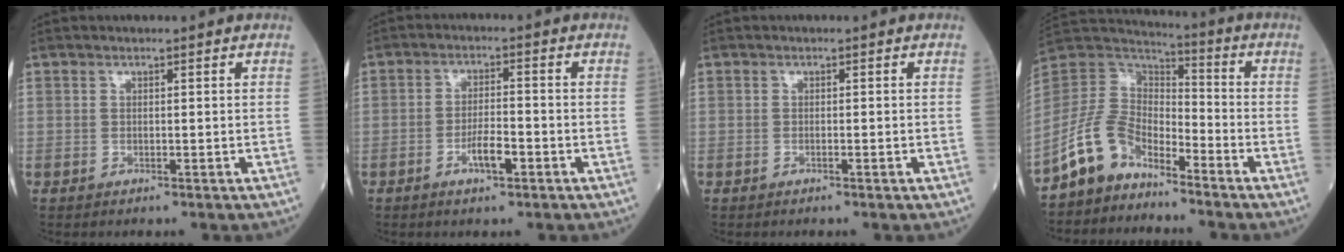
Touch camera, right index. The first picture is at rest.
{"total": 4.4, "force": [-2.1, 0.9, 3.8], "torque": [-0.070, 0.002, -0.039]}
{"total": 0.6, "force": [-0.3, 0.0, 0.5], "torque": [-0.013, 0.001, -0.003]}
{"total": 9.5, "force": [-7.2, 4.7, 4.0], "torque": [-0.095, 0.026, -0.151]}